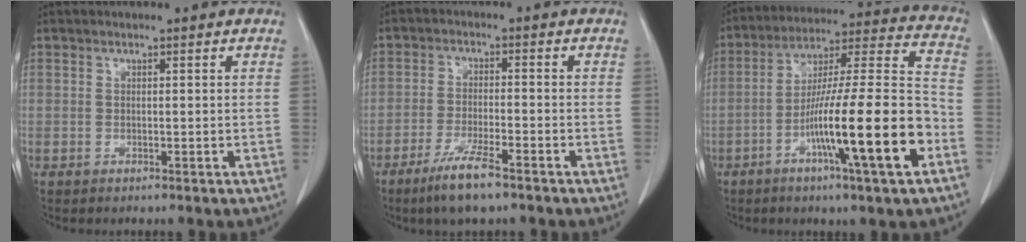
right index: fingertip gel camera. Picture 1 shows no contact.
{"total": 7.1, "force": [-4.9, 0.6, 5.1], "torque": [-0.100, -0.014, -0.086]}
{"total": 19.7, "force": [-7.4, 0.4, 18.3], "torque": [-0.287, -0.005, -0.123]}